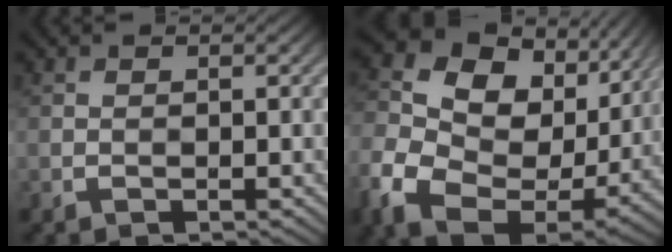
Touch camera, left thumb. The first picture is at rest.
{"total": 17.5, "force": [2.4, 13.4, 11.0], "torque": [-0.246, -0.030, 0.083]}